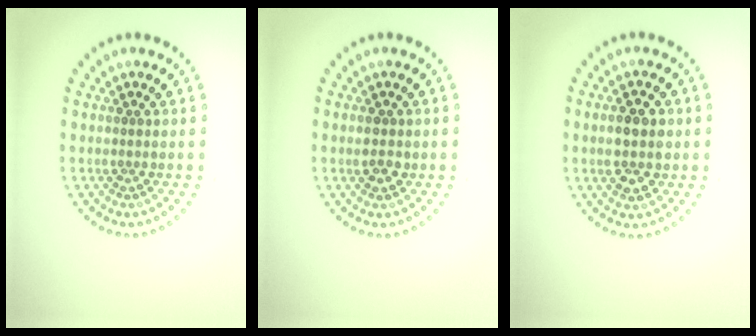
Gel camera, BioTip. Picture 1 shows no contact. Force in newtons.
{"total": 1.5, "press": 1.4, "slide": 0.3}
{"total": 3.6, "press": 3.6, "slide": 0.2}